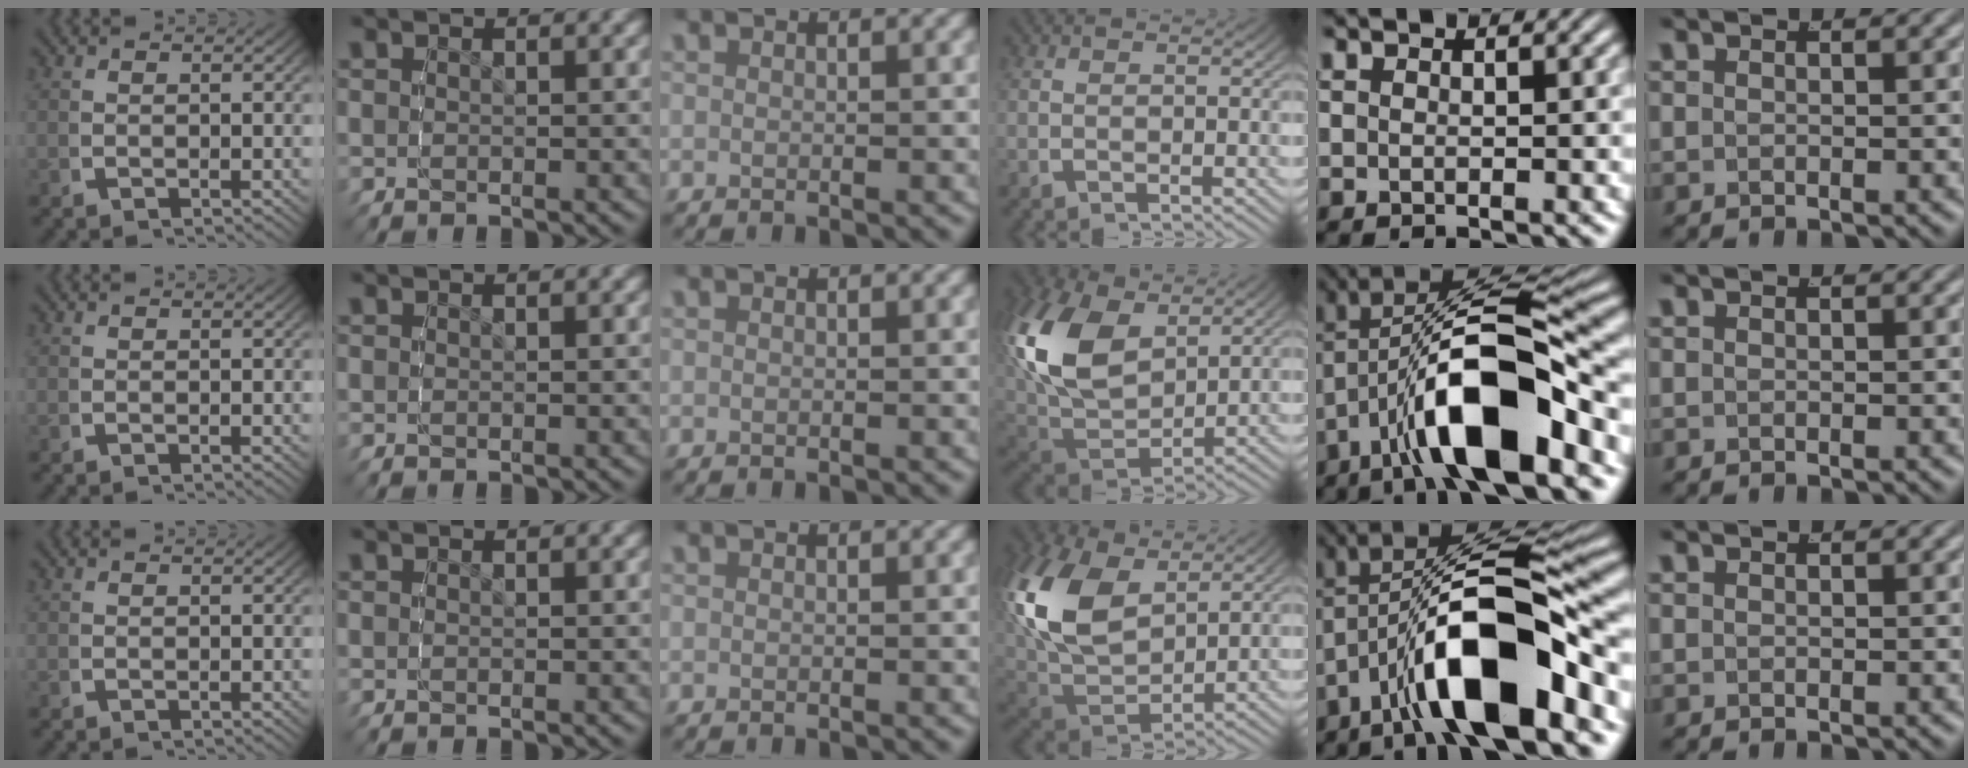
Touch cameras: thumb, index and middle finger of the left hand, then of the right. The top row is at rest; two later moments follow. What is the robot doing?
{"motion": "lift_and_place", "object": "markers"}